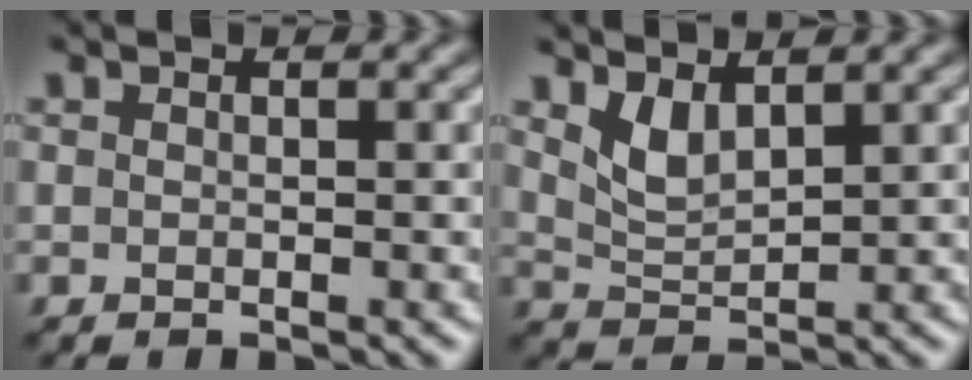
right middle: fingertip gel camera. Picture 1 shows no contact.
{"total": 2.3, "force": [1.5, 0.9, 1.5], "torque": [-0.041, -0.011, 0.038]}